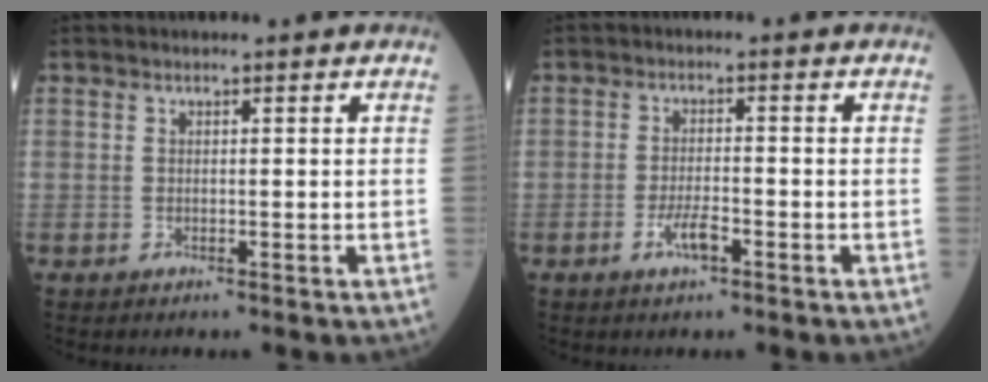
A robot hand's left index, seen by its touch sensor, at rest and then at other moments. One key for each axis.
{"total": 3.3, "fx": -1.8, "fy": 0.8, "fz": 2.7, "tx": -0.057, "ty": -0.001, "tz": -0.034}